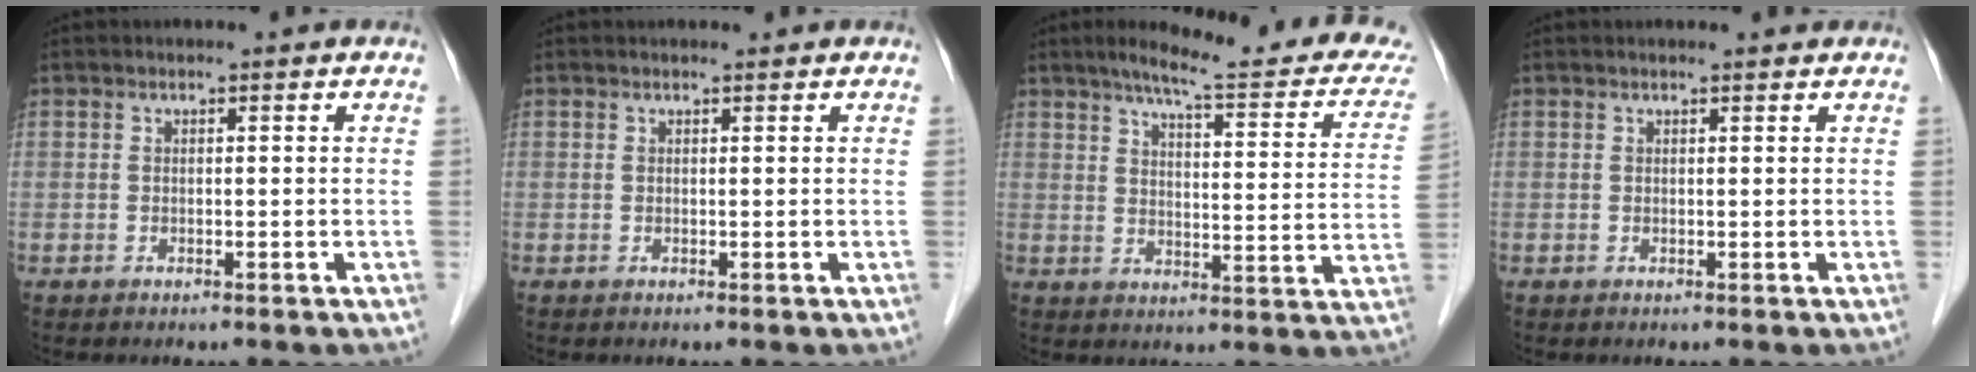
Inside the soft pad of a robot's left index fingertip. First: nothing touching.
{"total": 0.8, "force": [0.7, 0.1, 0.3], "torque": [-0.009, 0.003, 0.012]}
{"total": 19.4, "force": [16.2, 2.7, 10.2], "torque": [-0.123, -0.019, 0.193]}
{"total": 1.7, "force": [1.6, 0.2, 0.5], "torque": [-0.010, 0.010, 0.021]}